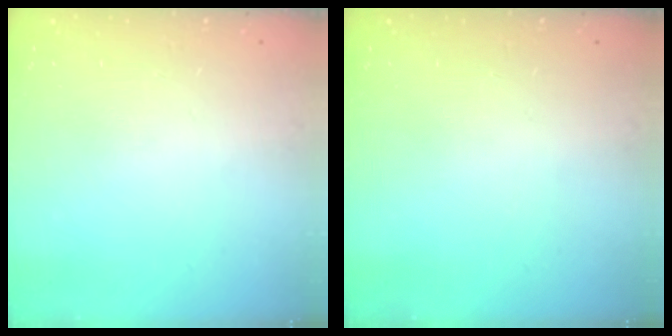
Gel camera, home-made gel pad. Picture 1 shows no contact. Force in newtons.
{"total": 0.0}